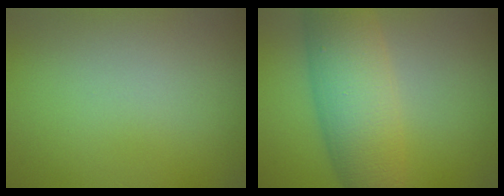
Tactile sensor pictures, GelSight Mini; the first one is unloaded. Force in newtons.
{"total": 8.0, "press": 8.0, "slide": 0.1}